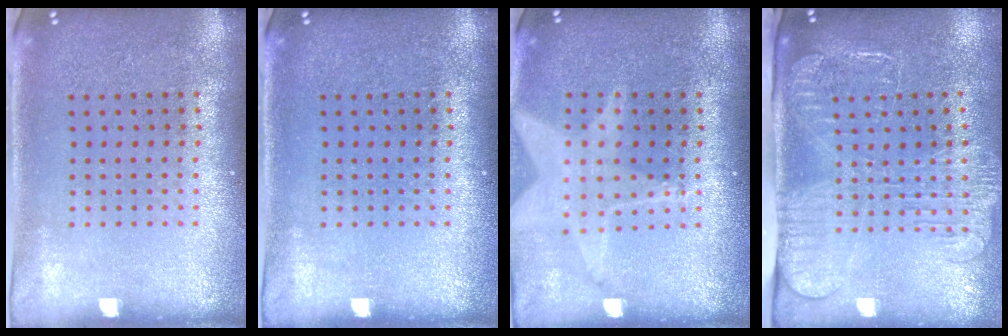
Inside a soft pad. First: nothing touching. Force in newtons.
{"total": 0.0}
{"total": 1.3, "press": 1.3, "slide": 0.1}
{"total": 2.6, "press": 2.0, "slide": 1.6}